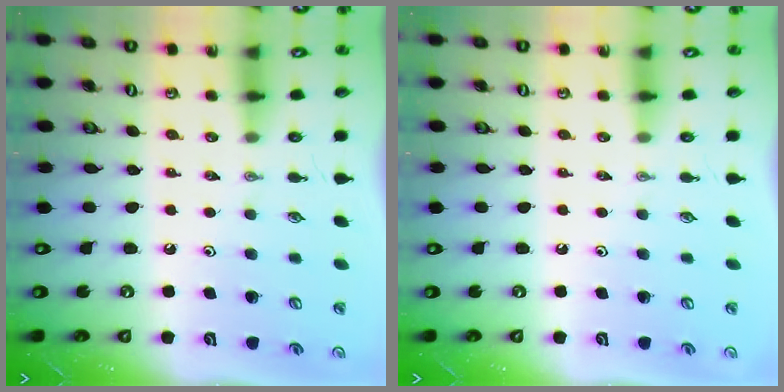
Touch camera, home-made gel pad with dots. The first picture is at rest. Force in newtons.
{"total": 0.0}